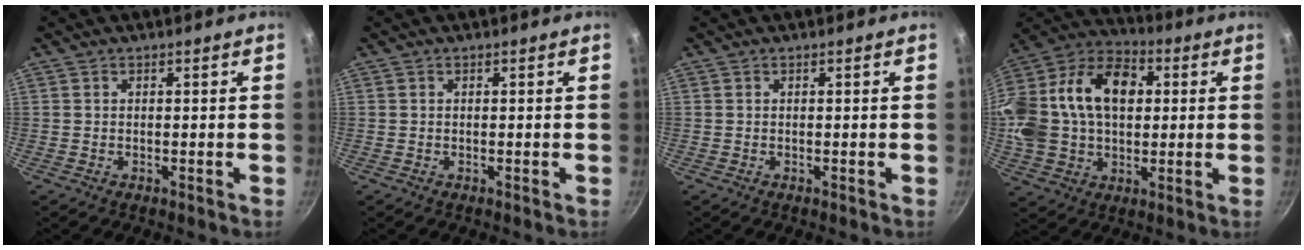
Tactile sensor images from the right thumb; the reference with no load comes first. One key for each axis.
{"total": 0.0}
{"total": 0.0}
{"total": 25.8, "fx": 3.8, "fy": 17.9, "fz": 18.1, "tx": -0.347, "ty": 0.041, "tz": 0.056}